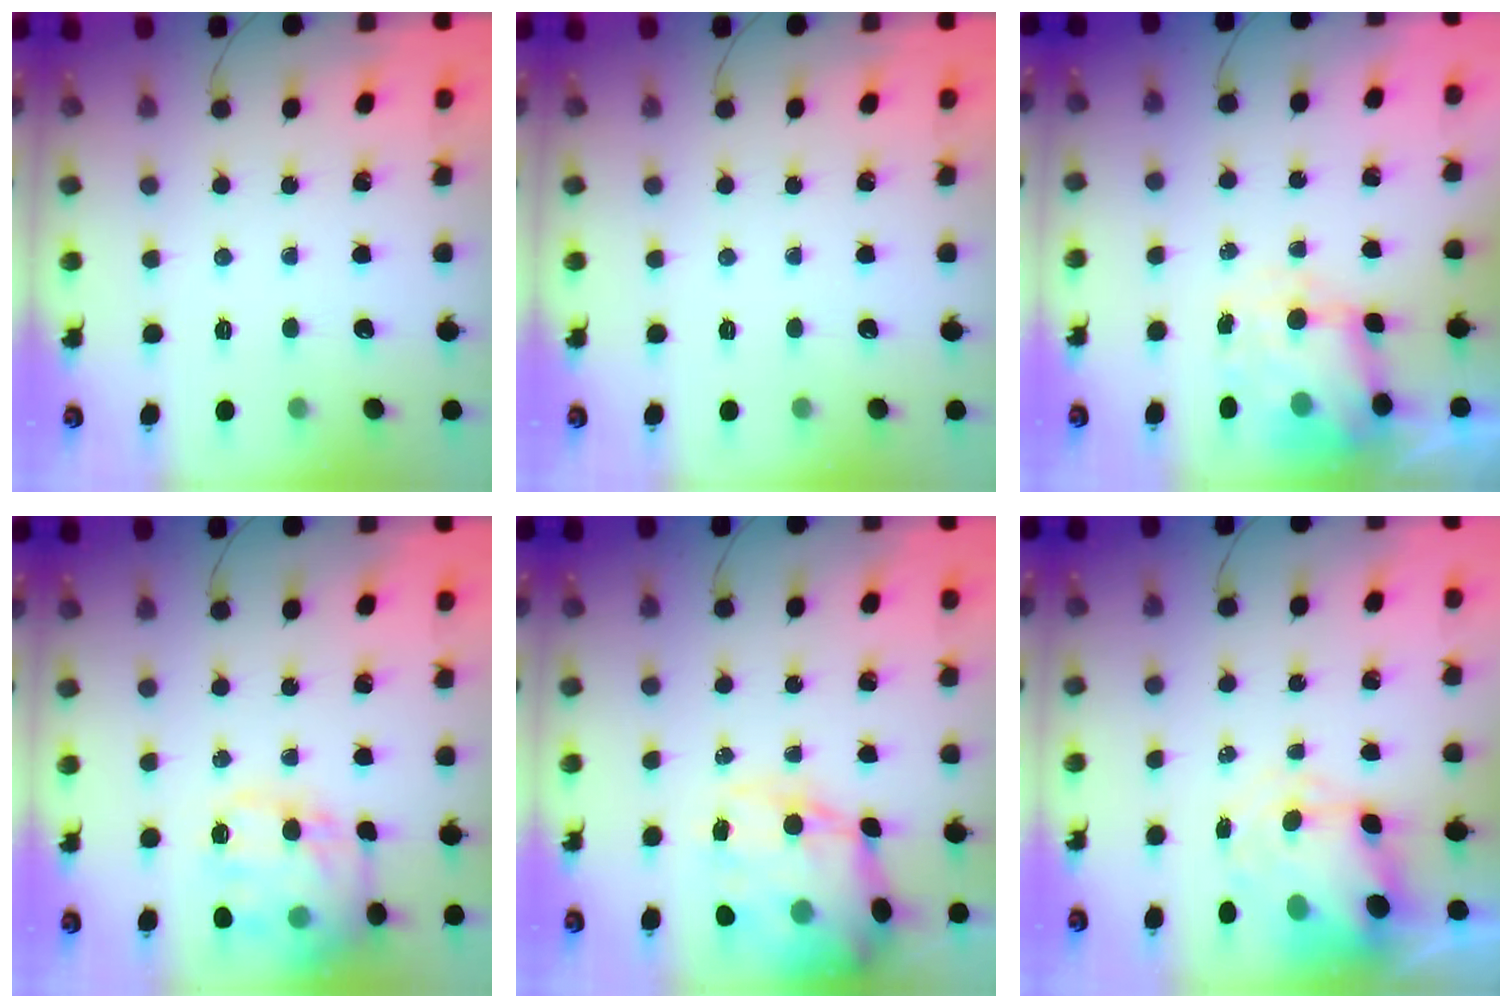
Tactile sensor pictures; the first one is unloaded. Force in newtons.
{"total": 0.0}
{"total": 6.0, "press": 5.9, "slide": 0.8}
{"total": 18.4, "press": 18.3, "slide": 2.3}
{"total": 20.0, "press": 19.5, "slide": 4.6}
{"total": 7.3, "press": 7.0, "slide": 2.0}